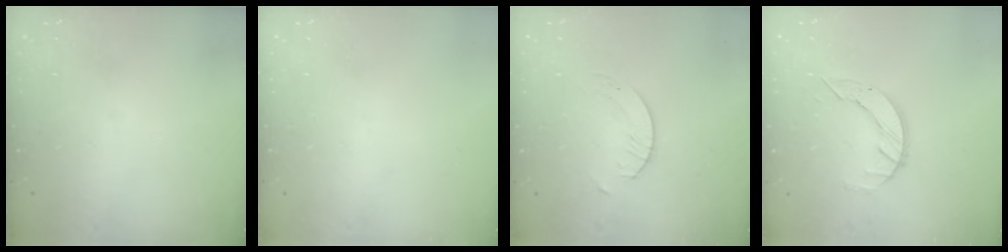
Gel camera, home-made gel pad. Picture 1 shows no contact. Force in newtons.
{"total": 0.0}
{"total": 1.7, "press": 1.7, "slide": 0.2}
{"total": 5.7, "press": 5.7, "slide": 0.6}